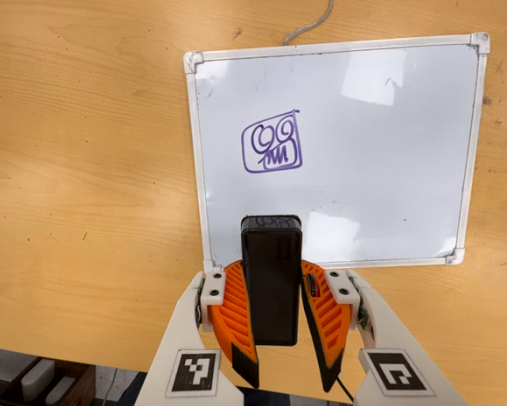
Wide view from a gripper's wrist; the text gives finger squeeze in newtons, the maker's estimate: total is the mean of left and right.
{"total": 11.1, "left": 8.6, "right": 13.6}